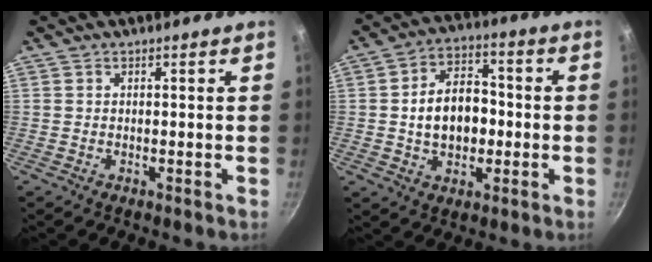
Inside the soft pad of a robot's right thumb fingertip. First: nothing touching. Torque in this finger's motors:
{"motor_torque": [-0.04, 0.29, 0.55, -0.17, 0.10]}